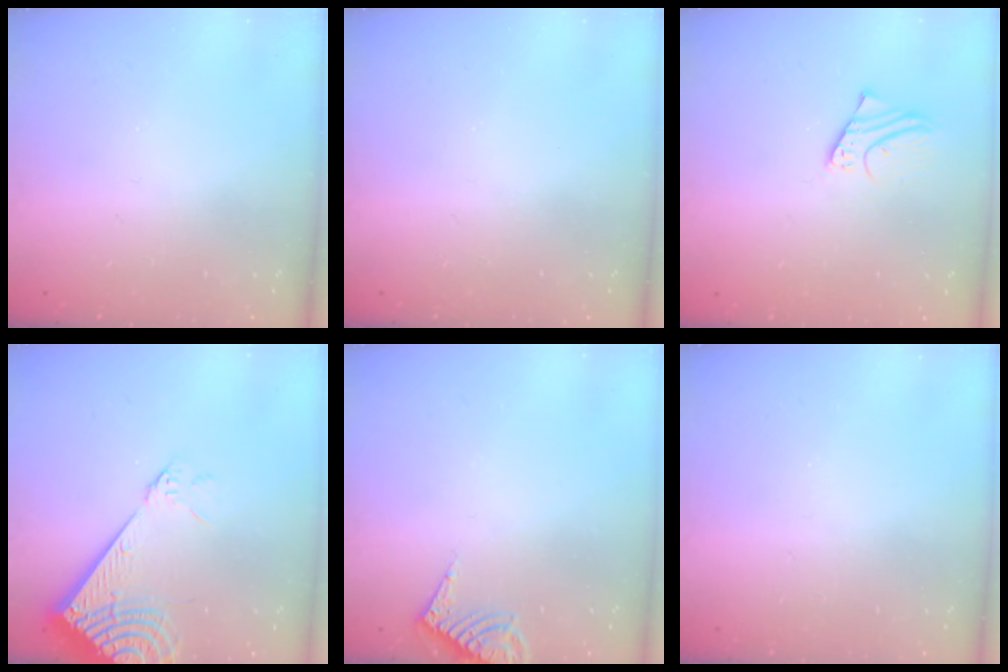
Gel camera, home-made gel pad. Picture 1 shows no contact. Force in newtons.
{"total": 0.0}
{"total": 1.7, "press": 1.7, "slide": 0.1}
{"total": 11.4, "press": 11.3, "slide": 1.9}
{"total": 7.4, "press": 7.4, "slide": 0.4}
{"total": 0.0}